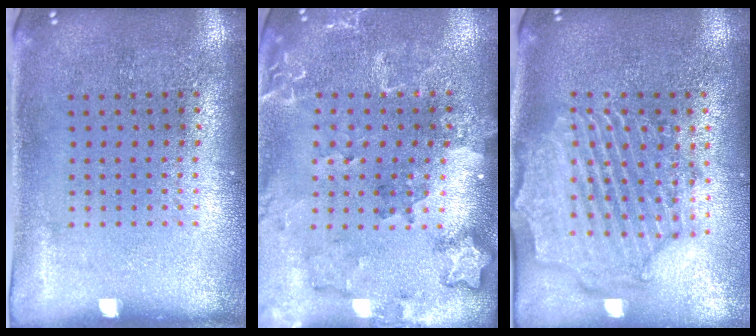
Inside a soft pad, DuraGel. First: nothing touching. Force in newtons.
{"total": 1.8, "press": 1.7, "slide": 0.4}
{"total": 2.2, "press": 2.1, "slide": 0.8}